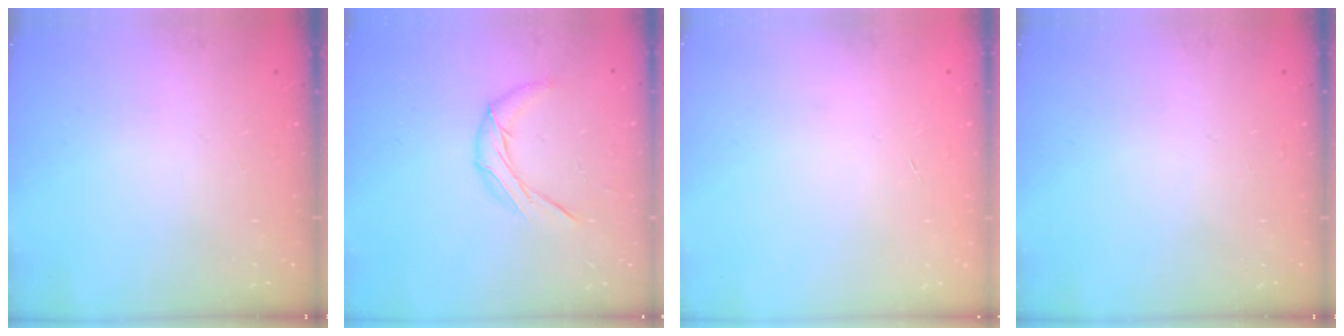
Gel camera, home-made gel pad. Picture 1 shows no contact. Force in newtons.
{"total": 8.4, "press": 8.4, "slide": 0.3}
{"total": 0.0}
{"total": 0.0}